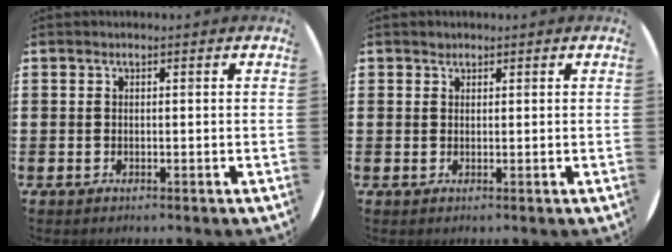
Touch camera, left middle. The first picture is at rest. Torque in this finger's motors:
{"motor_torque": [0.32, -0.13, 0.00, 0.00]}